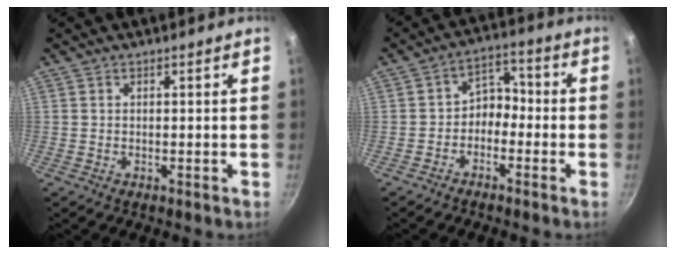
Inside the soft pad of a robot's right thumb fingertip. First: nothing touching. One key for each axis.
{"total": 6.0, "fx": -1.9, "fy": 4.4, "fz": 3.6, "tx": -0.029, "ty": 0.038, "tz": -0.048}